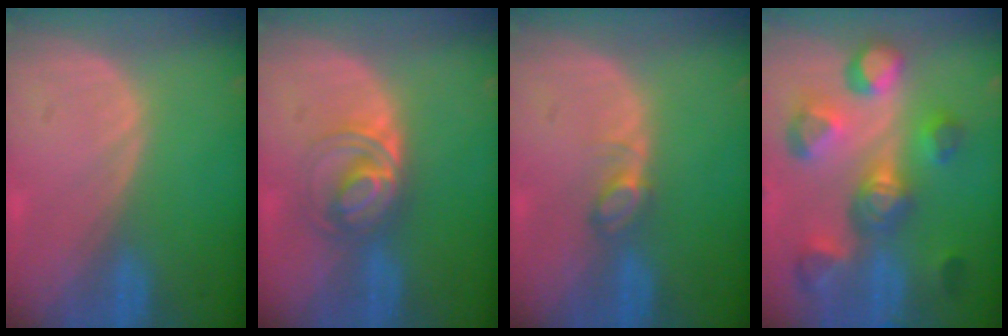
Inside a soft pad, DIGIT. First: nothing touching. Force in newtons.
{"total": 5.9, "press": 5.5, "slide": 2.1}
{"total": 2.5, "press": 2.4, "slide": 0.3}
{"total": 10.8, "press": 10.0, "slide": 4.1}